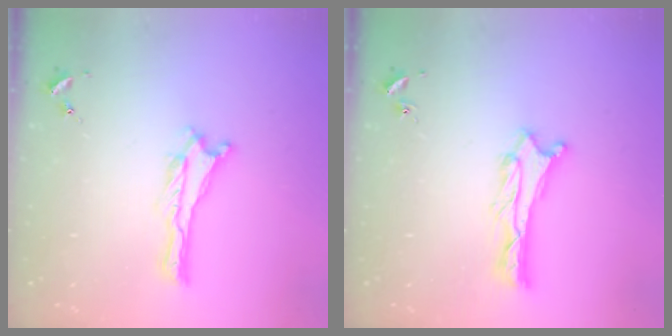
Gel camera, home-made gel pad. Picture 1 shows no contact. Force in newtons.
{"total": 1.2, "press": 1.1, "slide": 0.1}